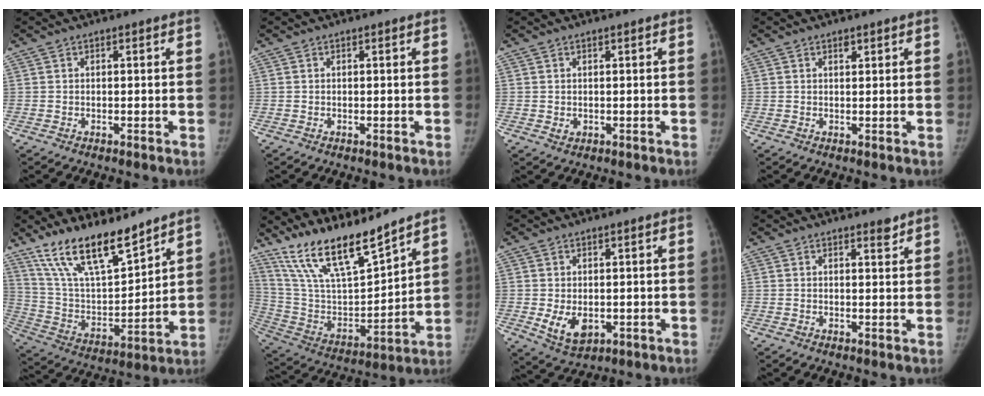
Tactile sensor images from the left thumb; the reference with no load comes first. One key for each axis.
{"total": 0.0}
{"total": 1.1, "fx": 0.1, "fy": 0.9, "fz": 0.6, "tx": -0.007, "ty": -0.002, "tz": 0.008}
{"total": 1.0, "fx": 0.7, "fy": 0.5, "fz": 0.5, "tx": -0.004, "ty": -0.005, "tz": 0.011}
{"total": 17.7, "fx": 13.5, "fy": 5.3, "fz": 10.2, "tx": -0.148, "ty": -0.070, "tz": 0.257}
{"total": 17.6, "fx": 14.7, "fy": 3.1, "fz": 9.1, "tx": -0.146, "ty": -0.078, "tz": 0.286}
{"total": 5.9, "fx": -0.9, "fy": 4.0, "fz": 4.3, "tx": -0.063, "ty": -0.013, "tz": 0.000}
{"total": 1.5, "fx": 1.3, "fy": 0.4, "fz": 0.6, "tx": -0.002, "ty": -0.011, "tz": 0.018}